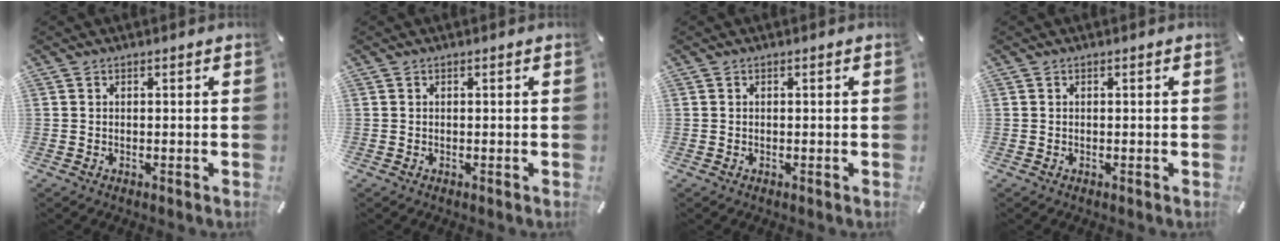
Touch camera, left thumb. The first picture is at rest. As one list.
[{"total": 0.0}, {"total": 0.0}, {"total": 0.0}]